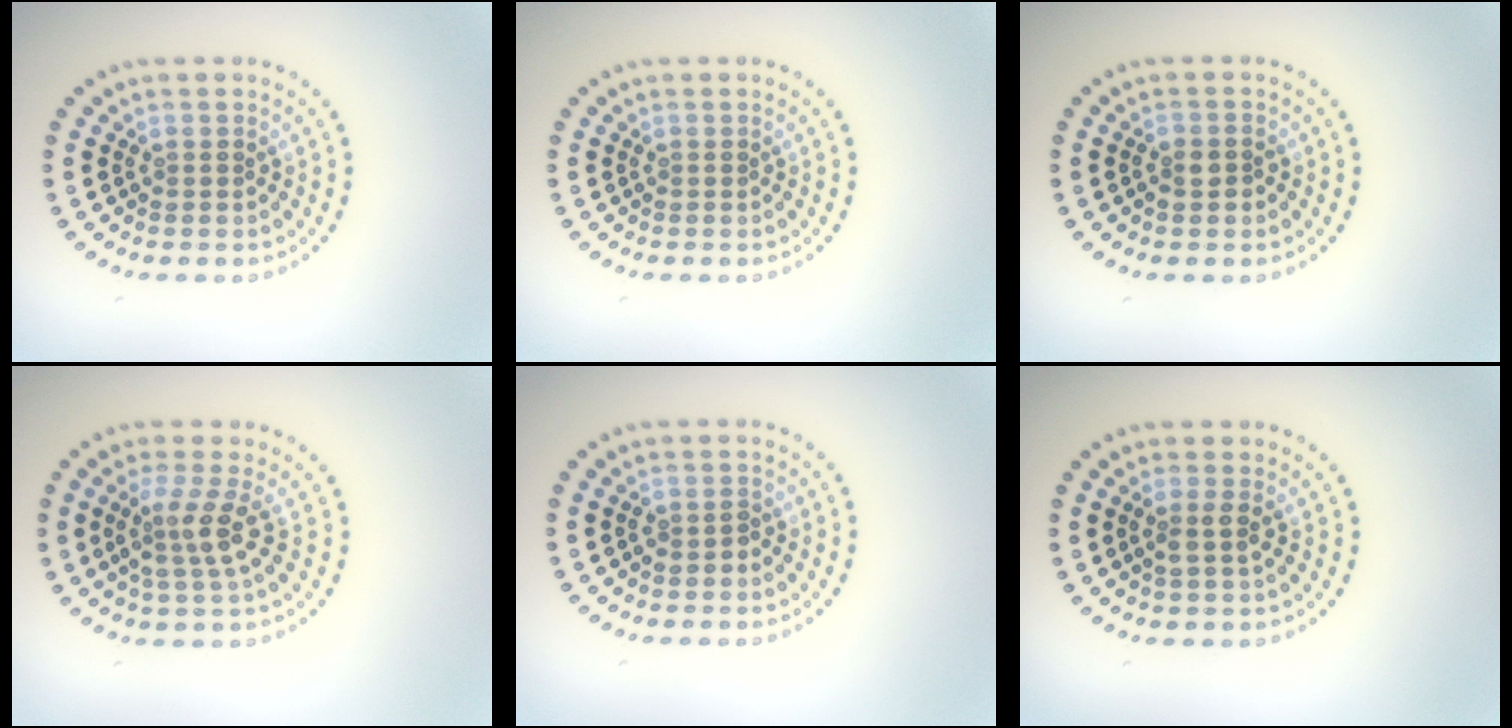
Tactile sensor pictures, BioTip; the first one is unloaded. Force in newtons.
{"total": 0.0}
{"total": 1.5, "press": 1.4, "slide": 0.5}
{"total": 3.0, "press": 2.3, "slide": 1.8}
{"total": 1.1, "press": 1.0, "slide": 0.4}
{"total": 1.5, "press": 1.2, "slide": 0.9}